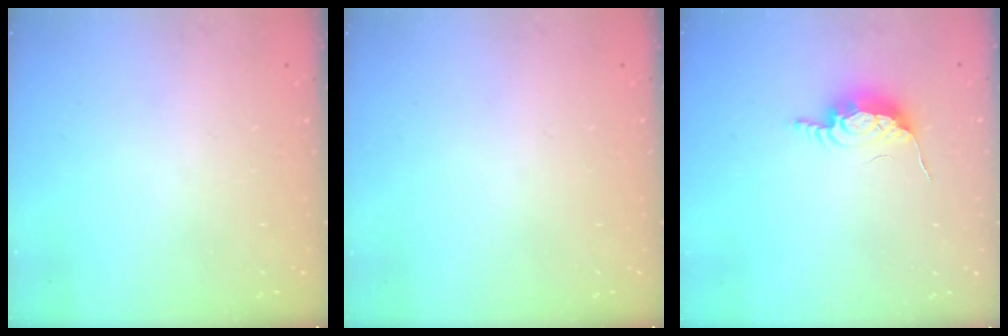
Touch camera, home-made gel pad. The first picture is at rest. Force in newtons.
{"total": 0.0}
{"total": 8.6, "press": 8.5, "slide": 0.9}